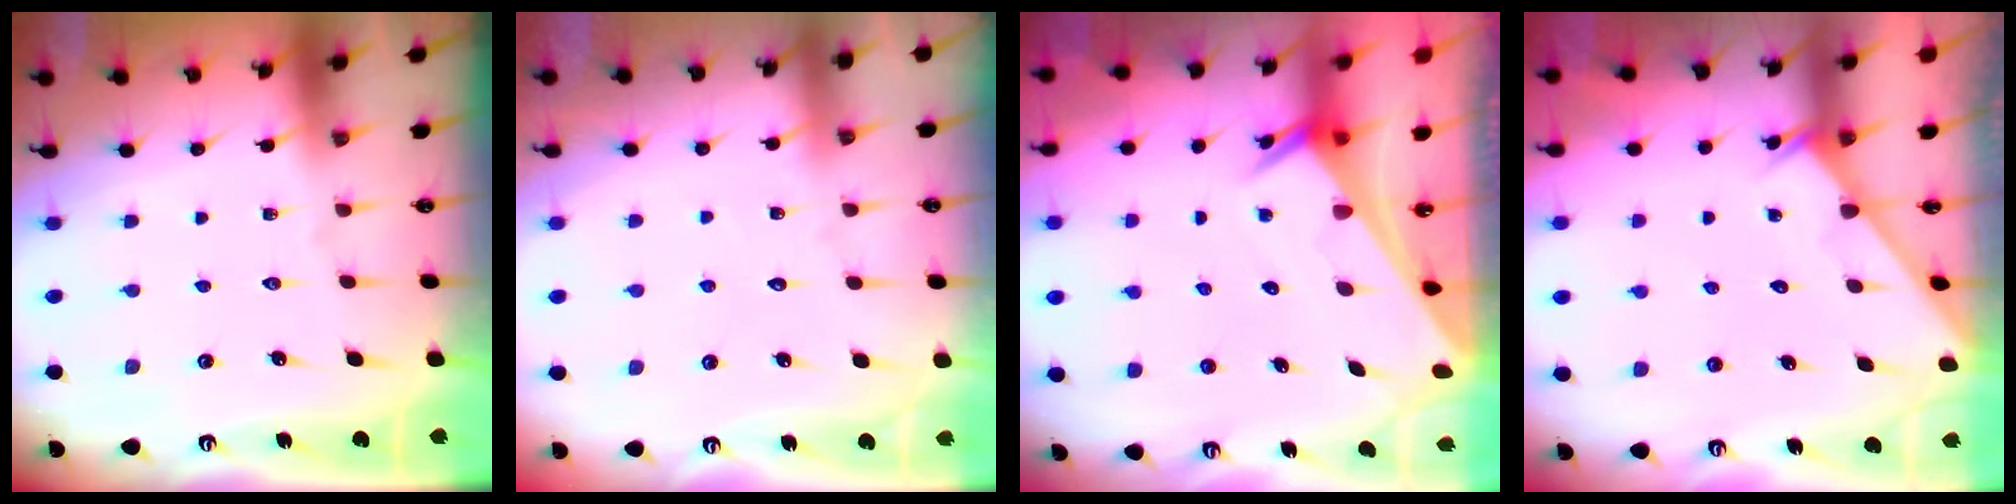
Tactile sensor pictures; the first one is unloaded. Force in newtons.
{"total": 2.7, "press": 2.7, "slide": 0.2}
{"total": 2.5, "press": 2.5, "slide": 0.1}
{"total": 2.4, "press": 2.4, "slide": 0.2}